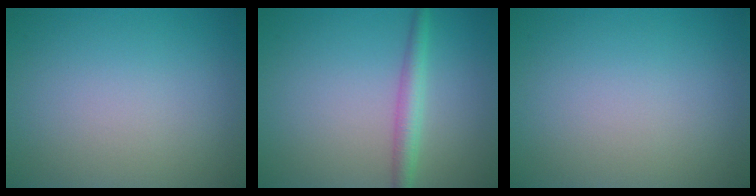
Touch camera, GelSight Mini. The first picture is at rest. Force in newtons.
{"total": 2.4, "press": 2.4, "slide": 0.0}
{"total": 0.0}